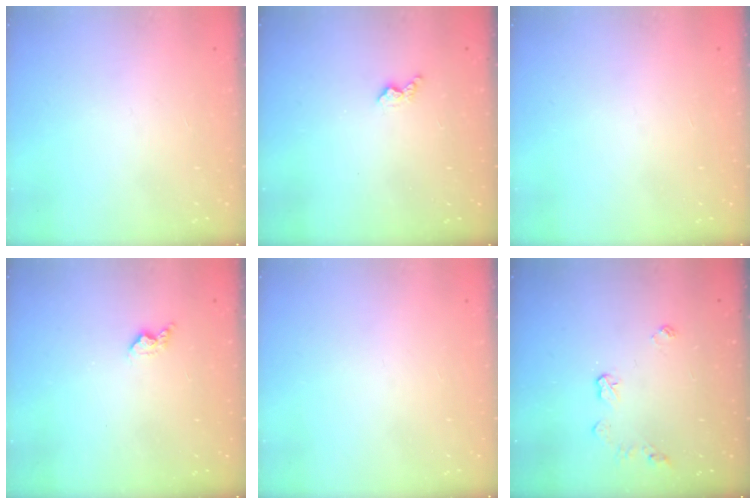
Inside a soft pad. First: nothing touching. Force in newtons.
{"total": 3.0, "press": 3.0, "slide": 0.5}
{"total": 0.0}
{"total": 4.4, "press": 4.4, "slide": 0.8}
{"total": 0.0}
{"total": 6.1, "press": 6.0, "slide": 0.6}